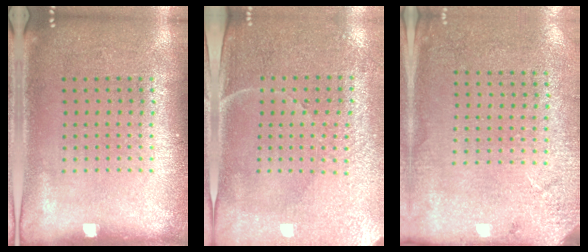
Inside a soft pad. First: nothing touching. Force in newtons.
{"total": 3.3, "press": 3.1, "slide": 1.1}
{"total": 2.6, "press": 2.3, "slide": 1.2}